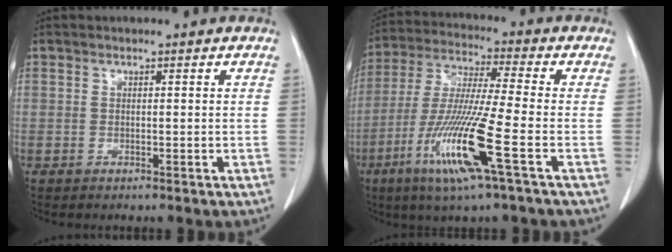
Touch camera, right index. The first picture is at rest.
{"total": 14.6, "force": [-5.9, -0.6, 13.3], "torque": [-0.278, -0.024, -0.115]}